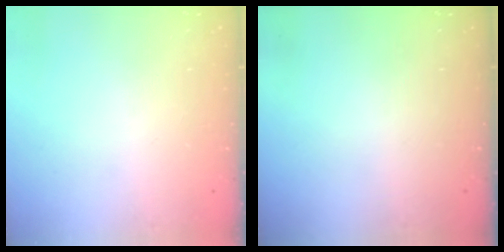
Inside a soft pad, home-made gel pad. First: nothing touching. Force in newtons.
{"total": 0.0}